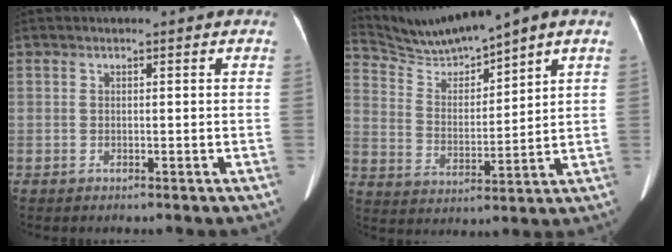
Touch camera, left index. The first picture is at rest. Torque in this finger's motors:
{"motor_torque": [-0.35, -0.68, 0.00, 0.00]}